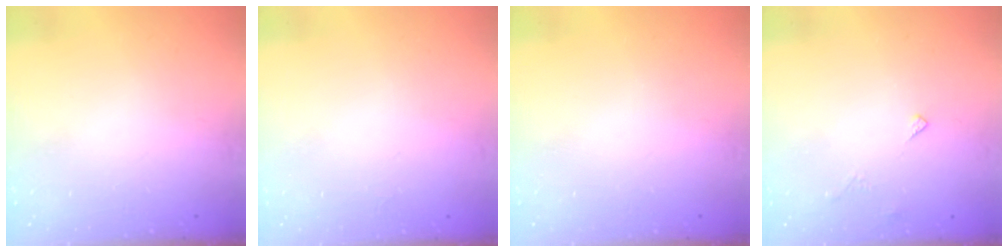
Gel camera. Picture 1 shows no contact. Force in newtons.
{"total": 2.1, "press": 2.1, "slide": 0.2}
{"total": 0.0}
{"total": 3.2, "press": 3.1, "slide": 0.5}